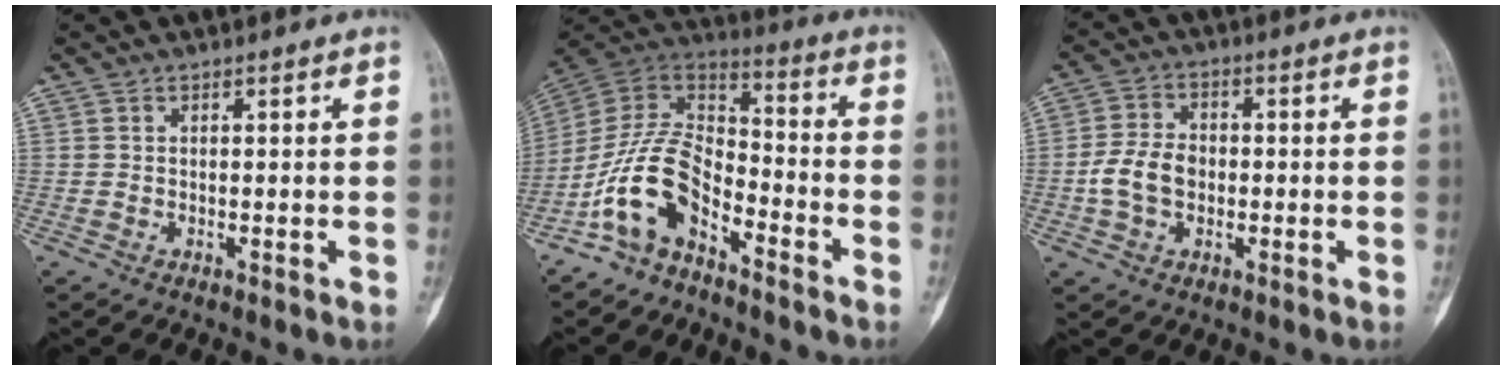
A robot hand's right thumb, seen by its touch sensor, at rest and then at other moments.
{"total": 13.0, "force": [-7.5, 6.8, 8.1], "torque": [-0.146, 0.083, -0.154]}
{"total": 7.3, "force": [-1.1, 5.2, 4.9], "torque": [-0.090, 0.018, -0.025]}